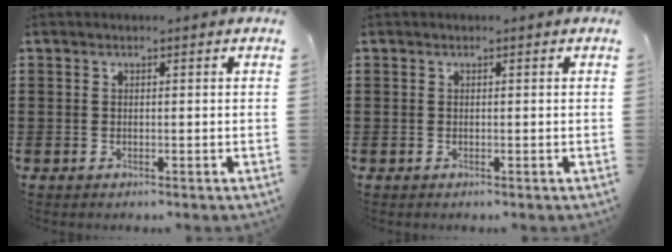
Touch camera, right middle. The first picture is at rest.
{"total": 0.0}